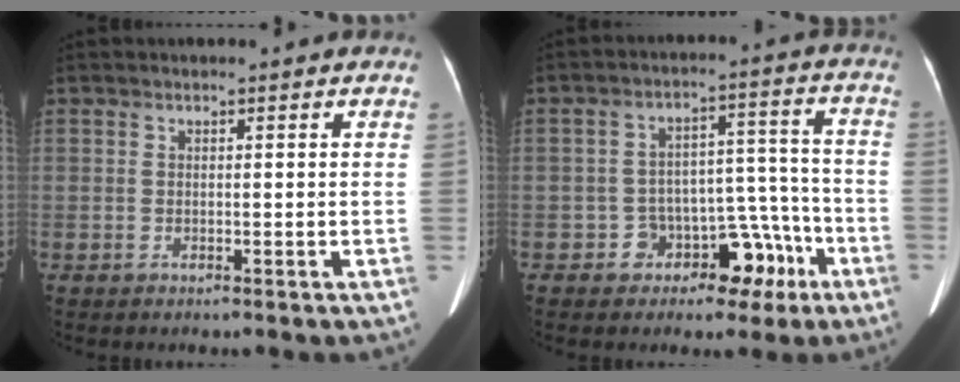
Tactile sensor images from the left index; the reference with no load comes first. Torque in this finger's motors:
{"motor_torque": [0.15, 0.25, 0.14, 0.01]}